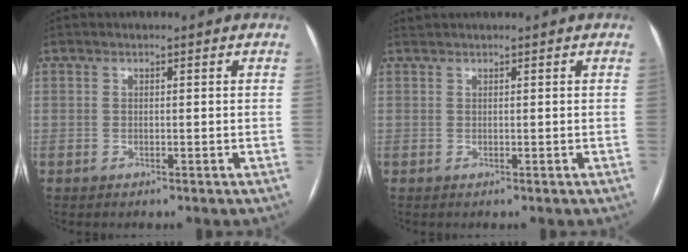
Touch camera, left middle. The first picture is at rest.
{"total": 1.0, "force": [0.9, -0.2, 0.3], "torque": [-0.007, 0.021, 0.026]}